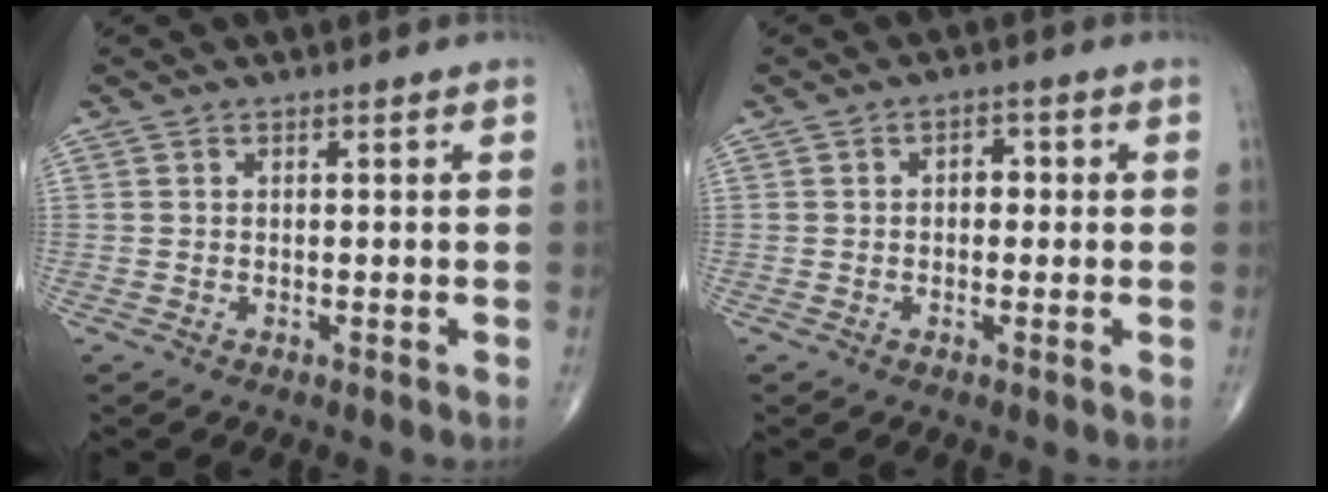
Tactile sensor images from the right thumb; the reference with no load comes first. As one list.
[{"total": 2.7, "force": [0.2, 1.9, 2.0], "torque": [-0.013, 0.009, -0.004]}]